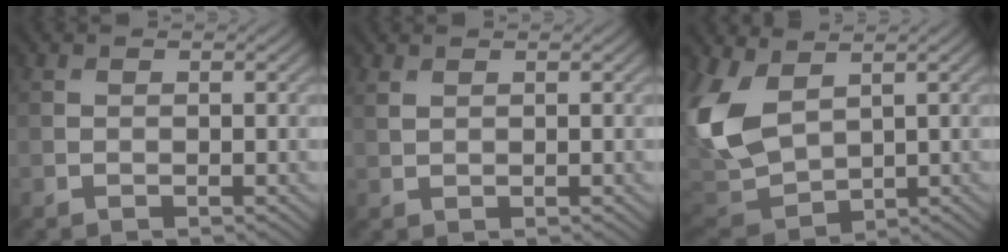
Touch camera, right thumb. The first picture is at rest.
{"total": 1.0, "force": [0.7, 0.4, 0.5], "torque": [-0.020, -0.001, 0.019]}
{"total": 9.5, "force": [2.7, 6.0, 6.9], "torque": [-0.203, 0.001, 0.051]}